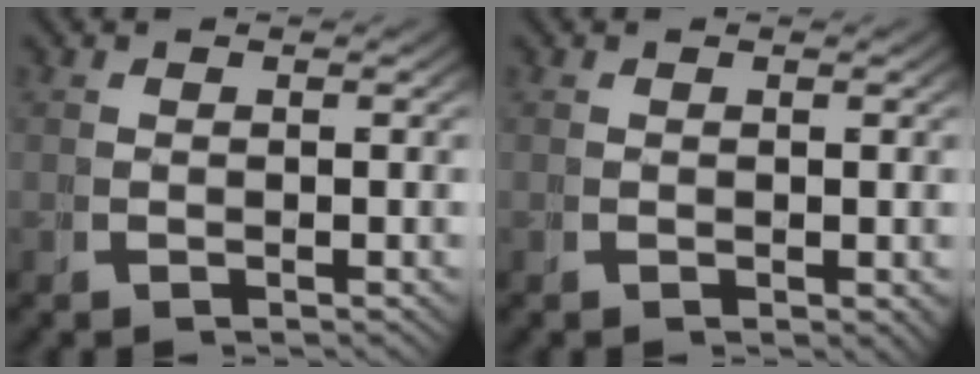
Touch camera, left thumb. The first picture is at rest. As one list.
[{"total": 0.6, "force": [0.1, 0.4, 0.5], "torque": [-0.007, -0.006, 0.005]}]